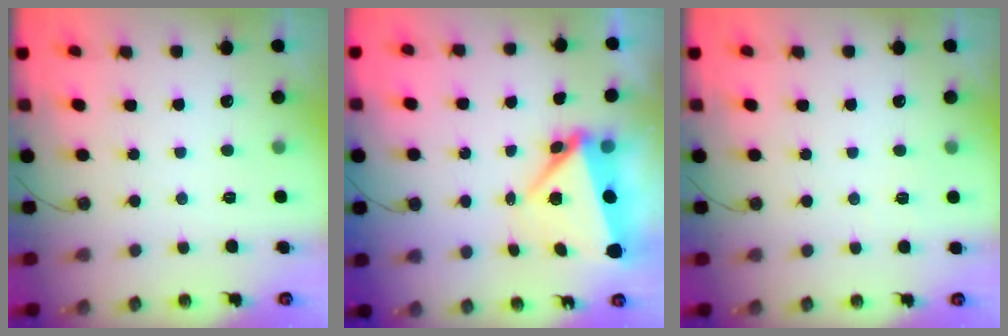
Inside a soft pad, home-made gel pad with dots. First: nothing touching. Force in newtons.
{"total": 6.3, "press": 6.1, "slide": 1.7}
{"total": 2.4, "press": 2.3, "slide": 0.6}